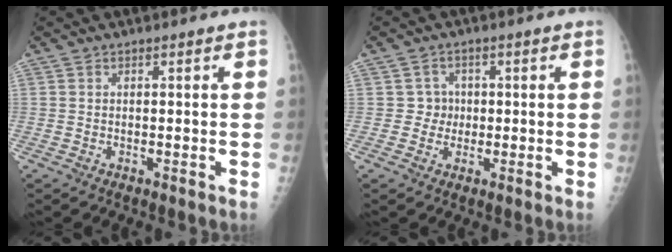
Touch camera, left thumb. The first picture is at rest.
{"total": 3.0, "force": [0.0, 3.0, 0.1], "torque": [0.024, 0.009, -0.006]}